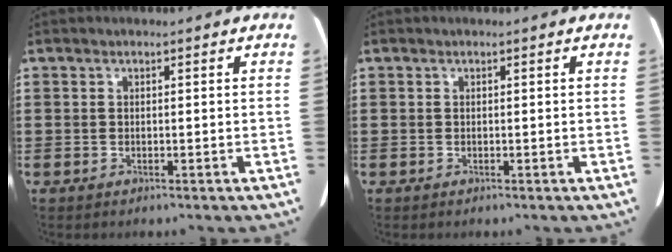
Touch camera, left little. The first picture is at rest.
{"total": 0.0}